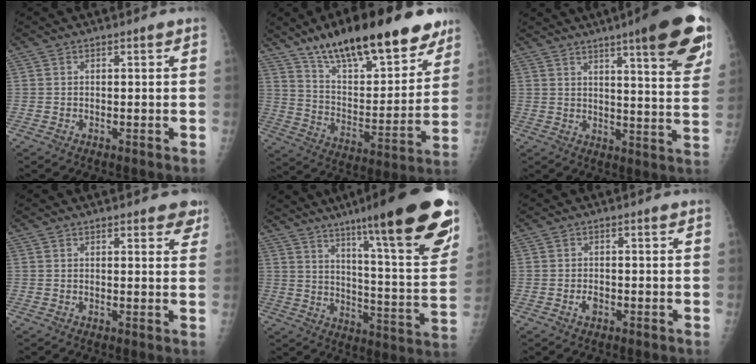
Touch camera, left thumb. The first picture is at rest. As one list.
[{"total": 26.8, "force": [18.8, 9.4, 16.7], "torque": [-0.220, -0.066, 0.299]}, {"total": 18.4, "force": [10.9, 3.0, 14.5], "torque": [-0.166, -0.048, 0.138]}, {"total": 4.2, "force": [2.8, 1.7, 2.5], "torque": [-0.001, -0.010, 0.030]}, {"total": 26.7, "force": [16.5, 3.4, 20.7], "torque": [-0.278, -0.064, 0.242]}, {"total": 1.6, "force": [-0.7, 1.0, 1.1], "torque": [-0.018, 0.002, -0.012]}]